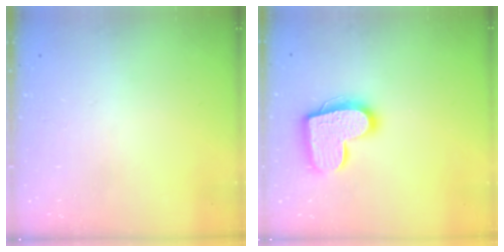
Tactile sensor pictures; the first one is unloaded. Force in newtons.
{"total": 16.4, "press": 16.4, "slide": 1.2}